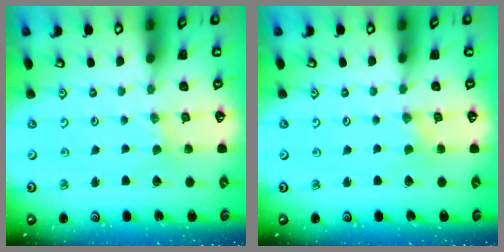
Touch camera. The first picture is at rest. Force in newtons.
{"total": 0.0}